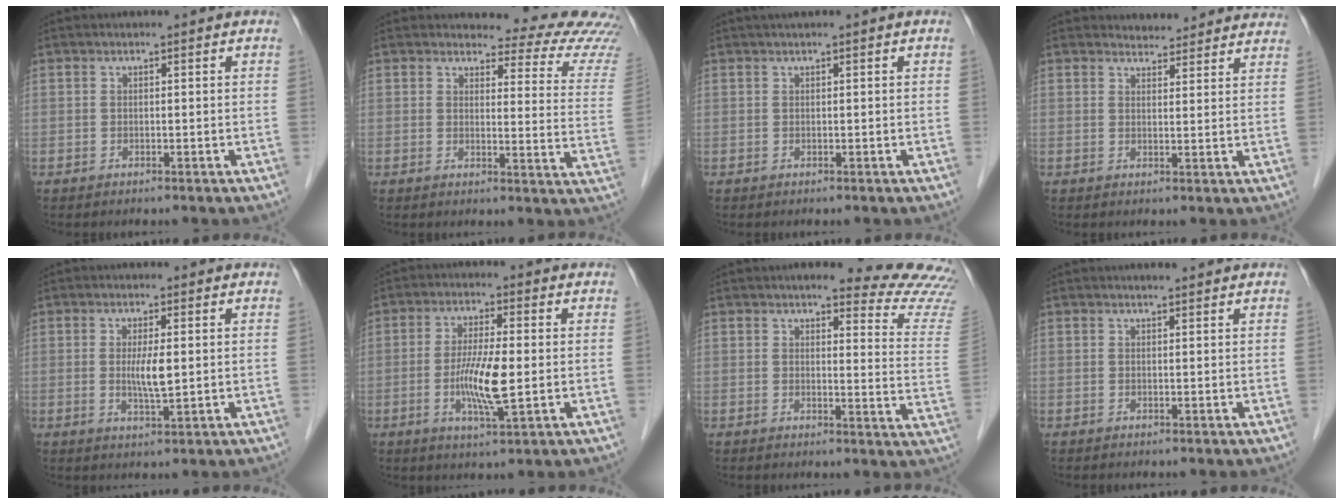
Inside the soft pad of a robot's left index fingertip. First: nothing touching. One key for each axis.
{"total": 14.2, "fx": 13.8, "fy": 2.2, "fz": 2.4, "tx": 0.008, "ty": -0.093, "tz": 0.117}
{"total": 1.5, "fx": 1.0, "fy": 0.0, "fz": 1.1, "tx": -0.008, "ty": 0.017, "tz": 0.017}
{"total": 8.5, "fx": 8.1, "fy": 2.3, "fz": 0.7, "tx": 0.020, "ty": 0.006, "tz": 0.078}
{"total": 3.9, "fx": 0.2, "fy": 0.7, "fz": 3.8, "tx": -0.067, "ty": -0.010, "tz": 0.004}
{"total": 7.7, "fx": -1.0, "fy": 1.0, "fz": 7.5, "tx": -0.144, "ty": -0.014, "tz": -0.021}
{"total": 15.1, "fx": 14.2, "fy": 1.2, "fz": 4.8, "tx": -0.031, "ty": -0.089, "tz": 0.132}
{"total": 2.4, "fx": 2.1, "fy": 0.3, "fz": 1.0, "tx": -0.009, "ty": 0.010, "tz": 0.032}